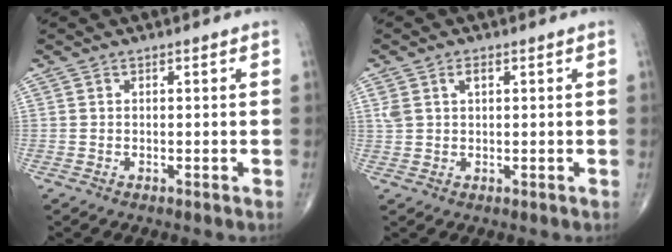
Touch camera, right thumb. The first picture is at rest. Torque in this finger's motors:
{"motor_torque": [0.30, 0.70, 0.33, 0.09, 0.02]}